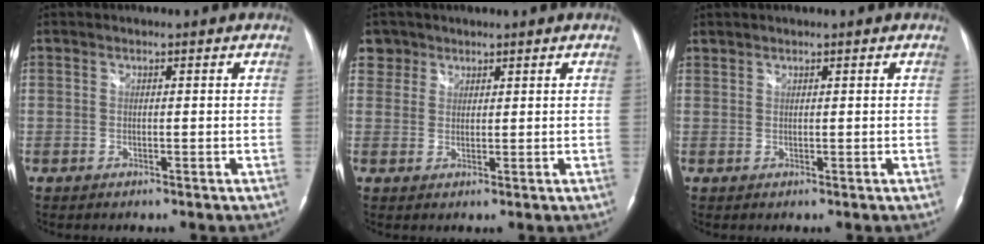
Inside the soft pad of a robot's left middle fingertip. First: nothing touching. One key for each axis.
{"total": 3.1, "fx": 2.1, "fy": 2.3, "fz": -0.6, "tx": 0.021, "ty": 0.007, "tz": 0.035}
{"total": 0.7, "fx": 0.7, "fy": 0.0, "fz": 0.0, "tx": -0.008, "ty": 0.007, "tz": 0.018}